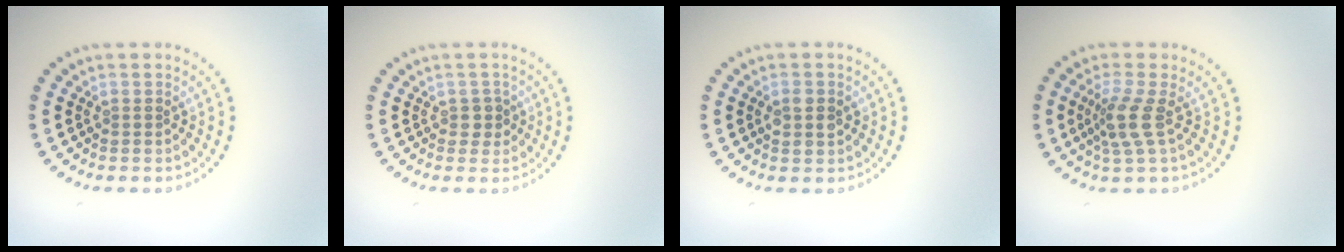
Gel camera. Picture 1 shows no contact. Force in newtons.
{"total": 1.3, "press": 1.1, "slide": 0.6}
{"total": 2.1, "press": 2.1, "slide": 0.2}
{"total": 2.7, "press": 2.1, "slide": 1.8}